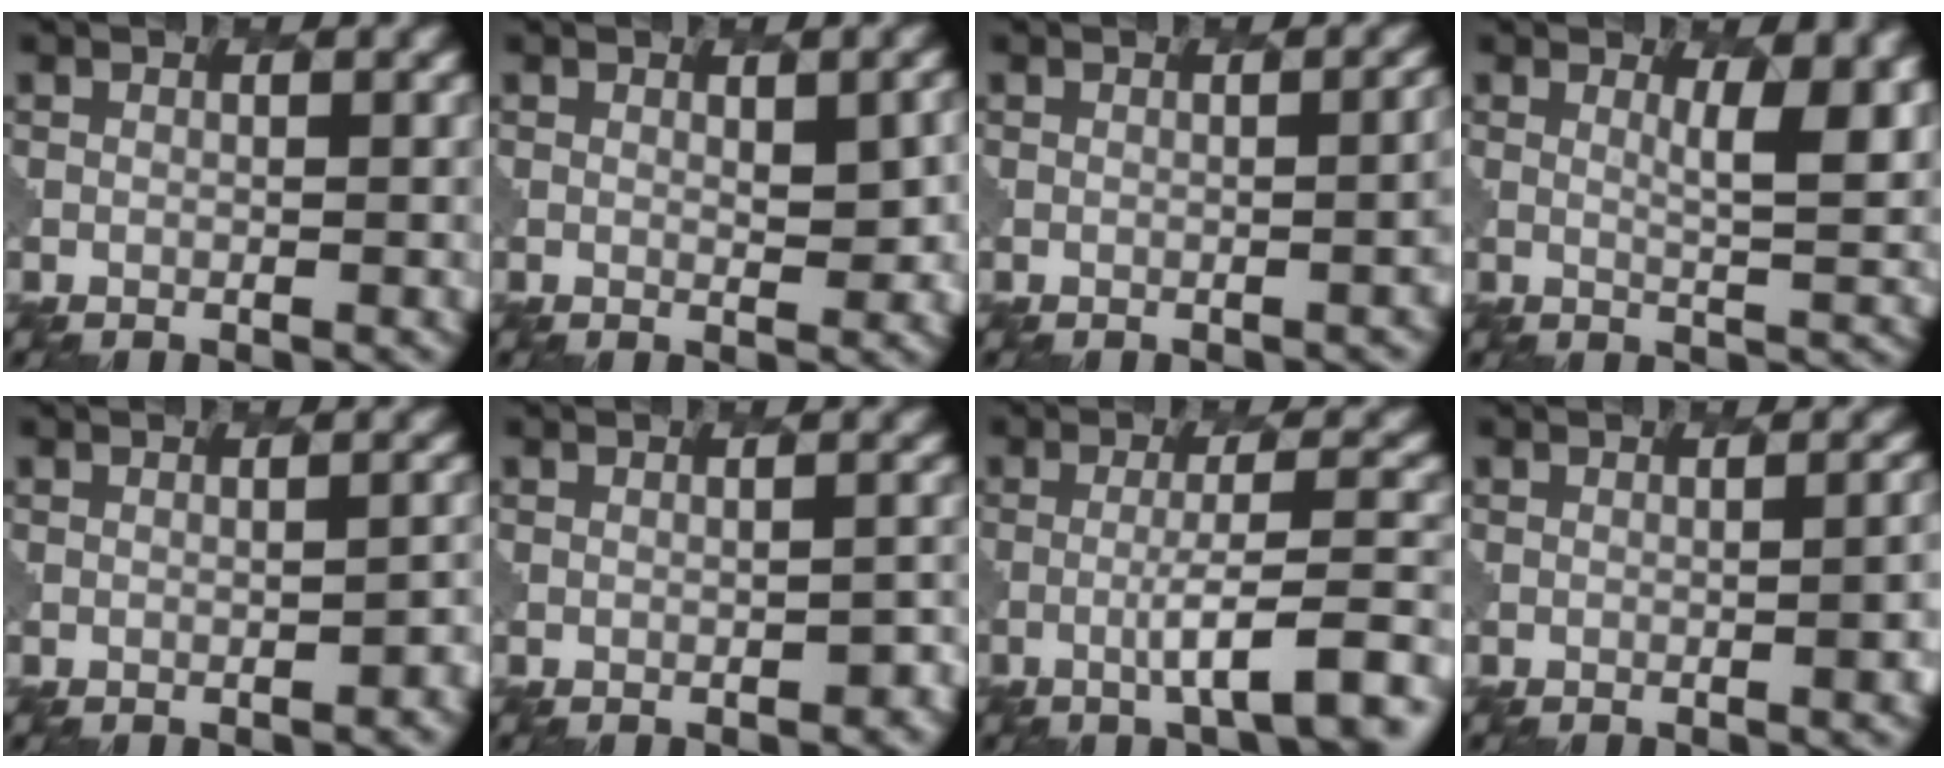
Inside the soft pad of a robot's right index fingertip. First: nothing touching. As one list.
[{"total": 2.6, "force": [0.9, 0.9, 2.3], "torque": [-0.032, -0.002, 0.016]}, {"total": 3.0, "force": [-0.9, 1.2, 2.5], "torque": [-0.009, 0.007, -0.006]}, {"total": 4.5, "force": [1.9, 1.3, 3.9], "torque": [-0.050, -0.003, 0.030]}, {"total": 2.2, "force": [-1.3, 0.7, 1.7], "torque": [-0.015, 0.007, -0.014]}, {"total": 2.0, "force": [-1.3, 0.8, 1.4], "torque": [-0.017, 0.003, -0.011]}, {"total": 6.7, "force": [-2.6, 1.2, 6.1], "torque": [-0.086, 0.012, -0.046]}, {"total": 4.7, "force": [-0.6, 2.1, 4.1], "torque": [-0.013, 0.017, -0.007]}]